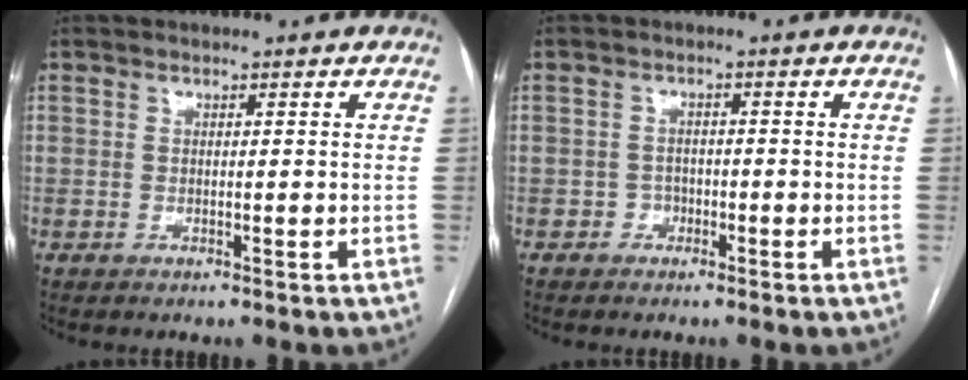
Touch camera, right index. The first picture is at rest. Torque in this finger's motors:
{"motor_torque": [0.03, -0.05, -0.06, 0.00]}